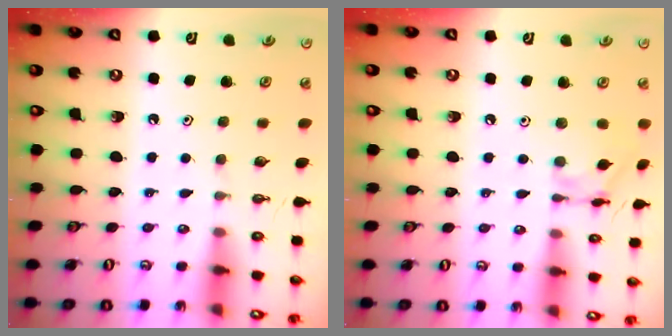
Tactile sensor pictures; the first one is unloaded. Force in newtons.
{"total": 10.8, "press": 10.7, "slide": 0.7}